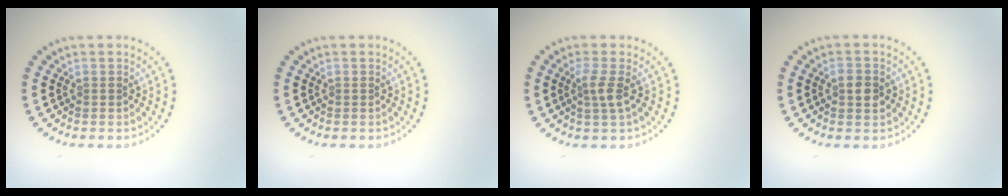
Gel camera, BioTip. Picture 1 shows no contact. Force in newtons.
{"total": 0.0}
{"total": 1.7, "press": 1.3, "slide": 1.1}
{"total": 2.4, "press": 2.4, "slide": 0.1}